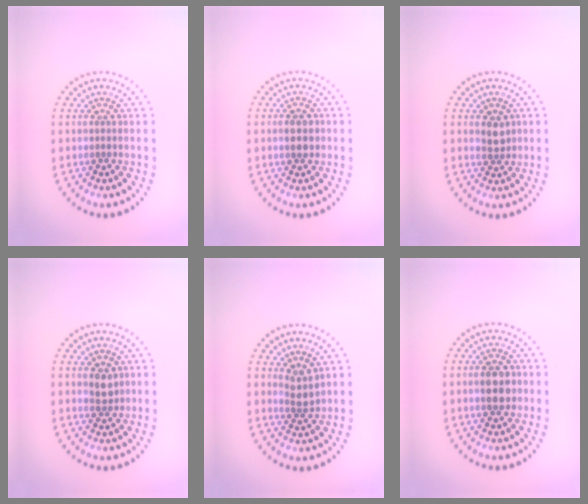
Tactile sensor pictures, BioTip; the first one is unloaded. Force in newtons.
{"total": 2.4, "press": 2.4, "slide": 0.0}
{"total": 1.9, "press": 1.9, "slide": 0.6}
{"total": 1.9, "press": 1.9, "slide": 0.6}
{"total": 1.9, "press": 1.6, "slide": 1.0}
{"total": 3.4, "press": 3.4, "slide": 0.1}